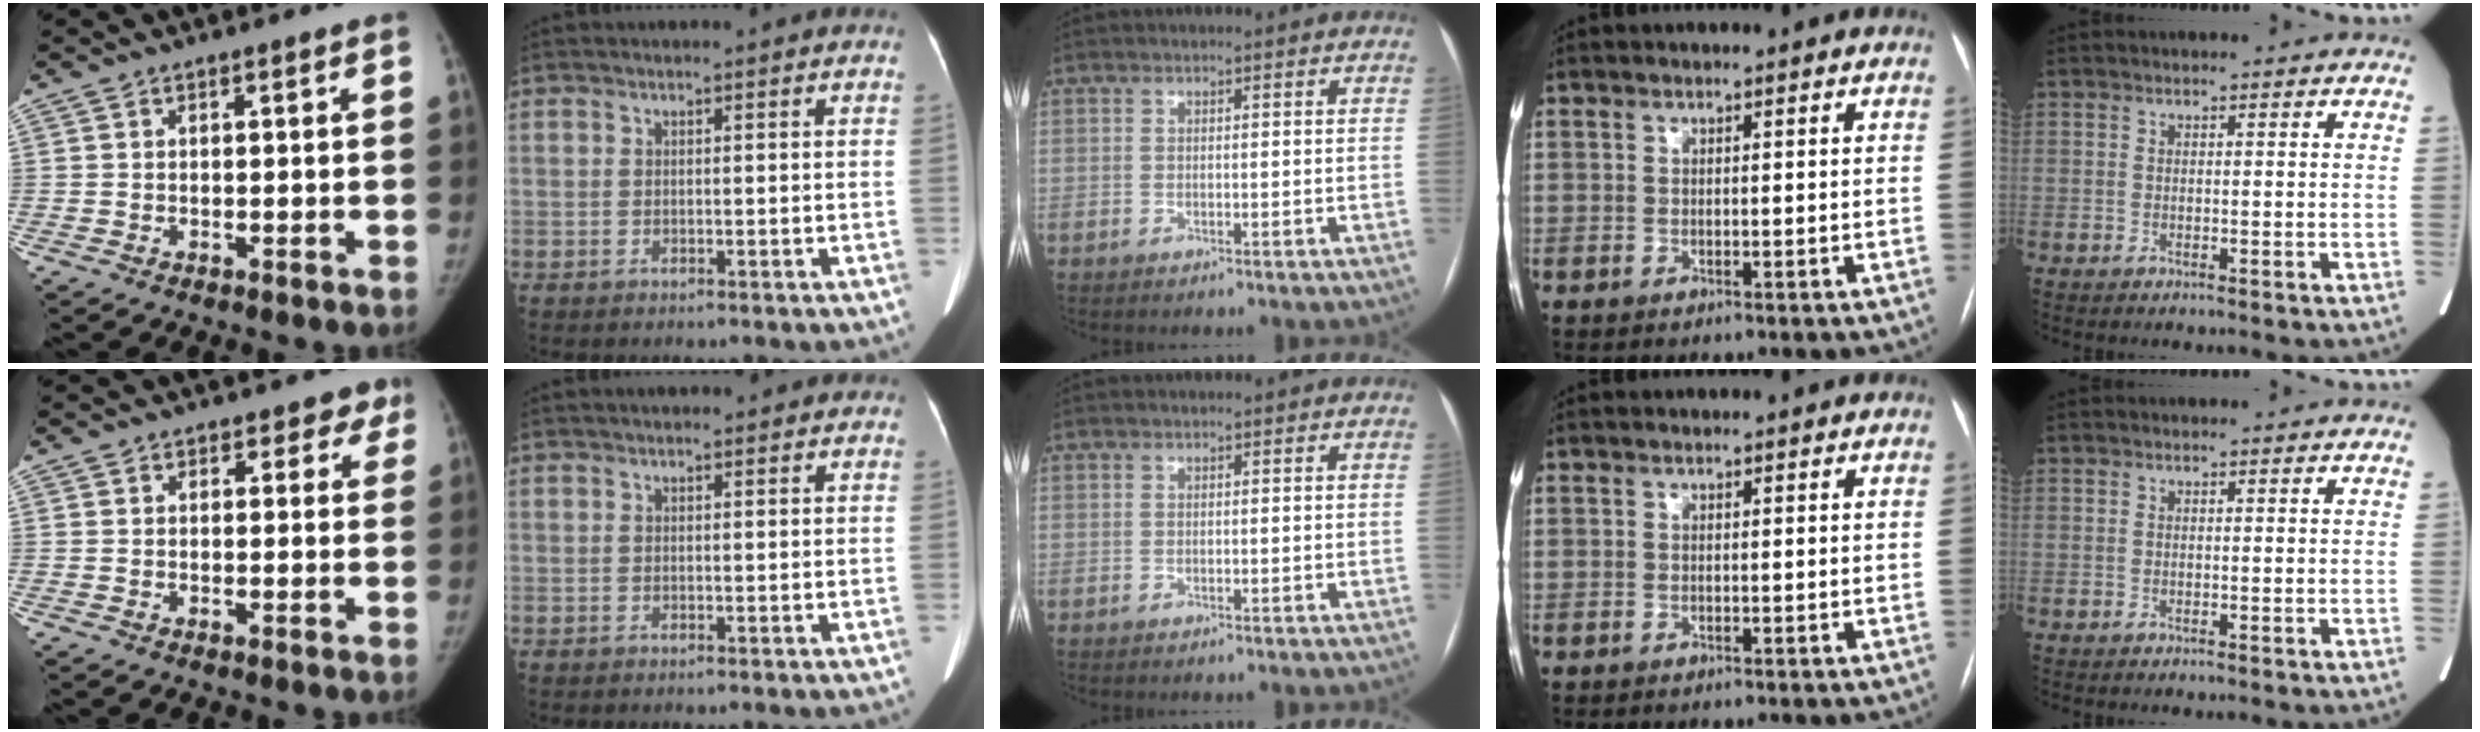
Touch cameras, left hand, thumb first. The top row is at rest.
{"thumb": {"total": 3.2, "force": [2.0, 2.3, 0.7], "torque": [0.034, -0.007, 0.014]}, "index": {"total": 3.0, "force": [2.3, 1.1, 1.5], "torque": [-0.015, 0.023, 0.027]}}